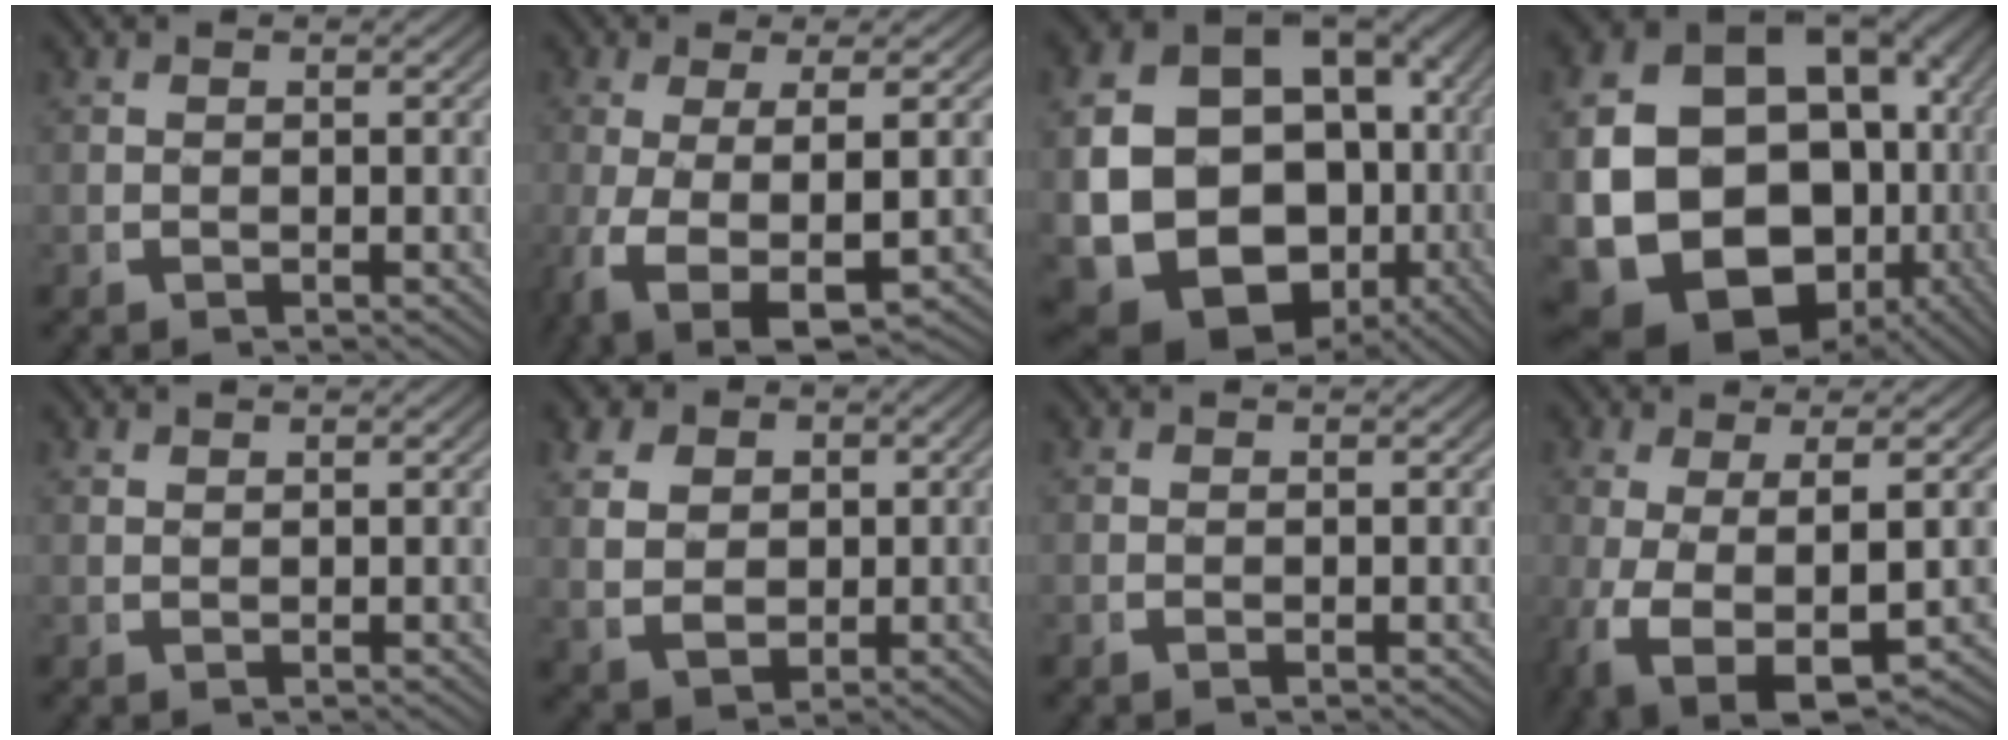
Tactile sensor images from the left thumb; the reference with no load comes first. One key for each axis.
{"total": 8.9, "fx": -2.9, "fy": 3.9, "fz": 7.5, "tx": -0.166, "ty": -0.034, "tz": -0.016}
{"total": 20.2, "fx": -2.4, "fy": 15.3, "fz": 12.9, "tx": -0.297, "ty": -0.073, "tz": -0.016}
{"total": 22.1, "fx": -2.1, "fy": 16.5, "fz": 14.6, "tx": -0.323, "ty": -0.072, "tz": -0.010}
{"total": 0.7, "fx": 0.7, "fy": -0.1, "fz": 0.0, "tx": -0.002, "ty": -0.003, "tz": 0.020}
{"total": 6.4, "fx": 0.7, "fy": 5.1, "fz": 3.8, "tx": -0.077, "ty": -0.024, "tz": 0.026}
{"total": 0.0}
{"total": 9.0, "fx": -2.7, "fy": 4.8, "fz": 7.2, "tx": -0.159, "ty": -0.034, "tz": -0.016}